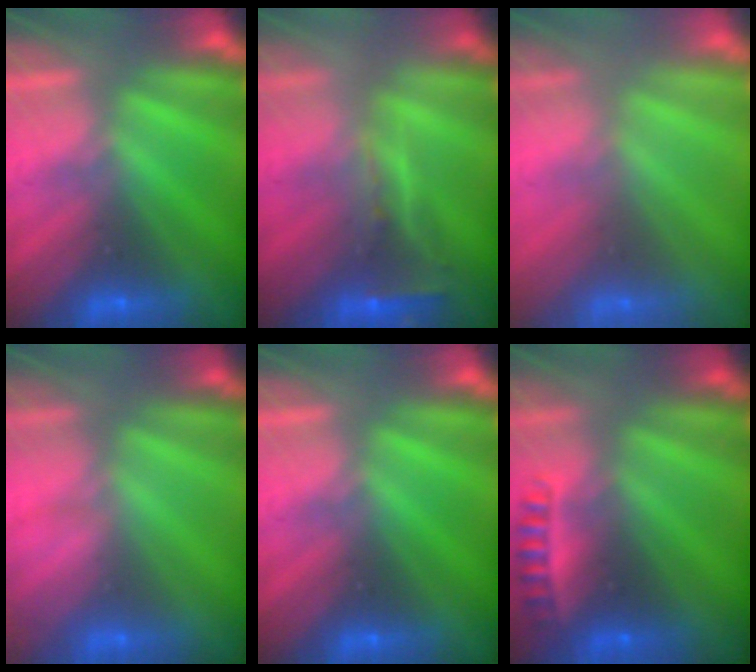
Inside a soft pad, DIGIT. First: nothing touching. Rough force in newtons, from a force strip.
{"total": 2.5}
{"total": 2.8}
{"total": 3.0}
{"total": 0.0}
{"total": 2.4}